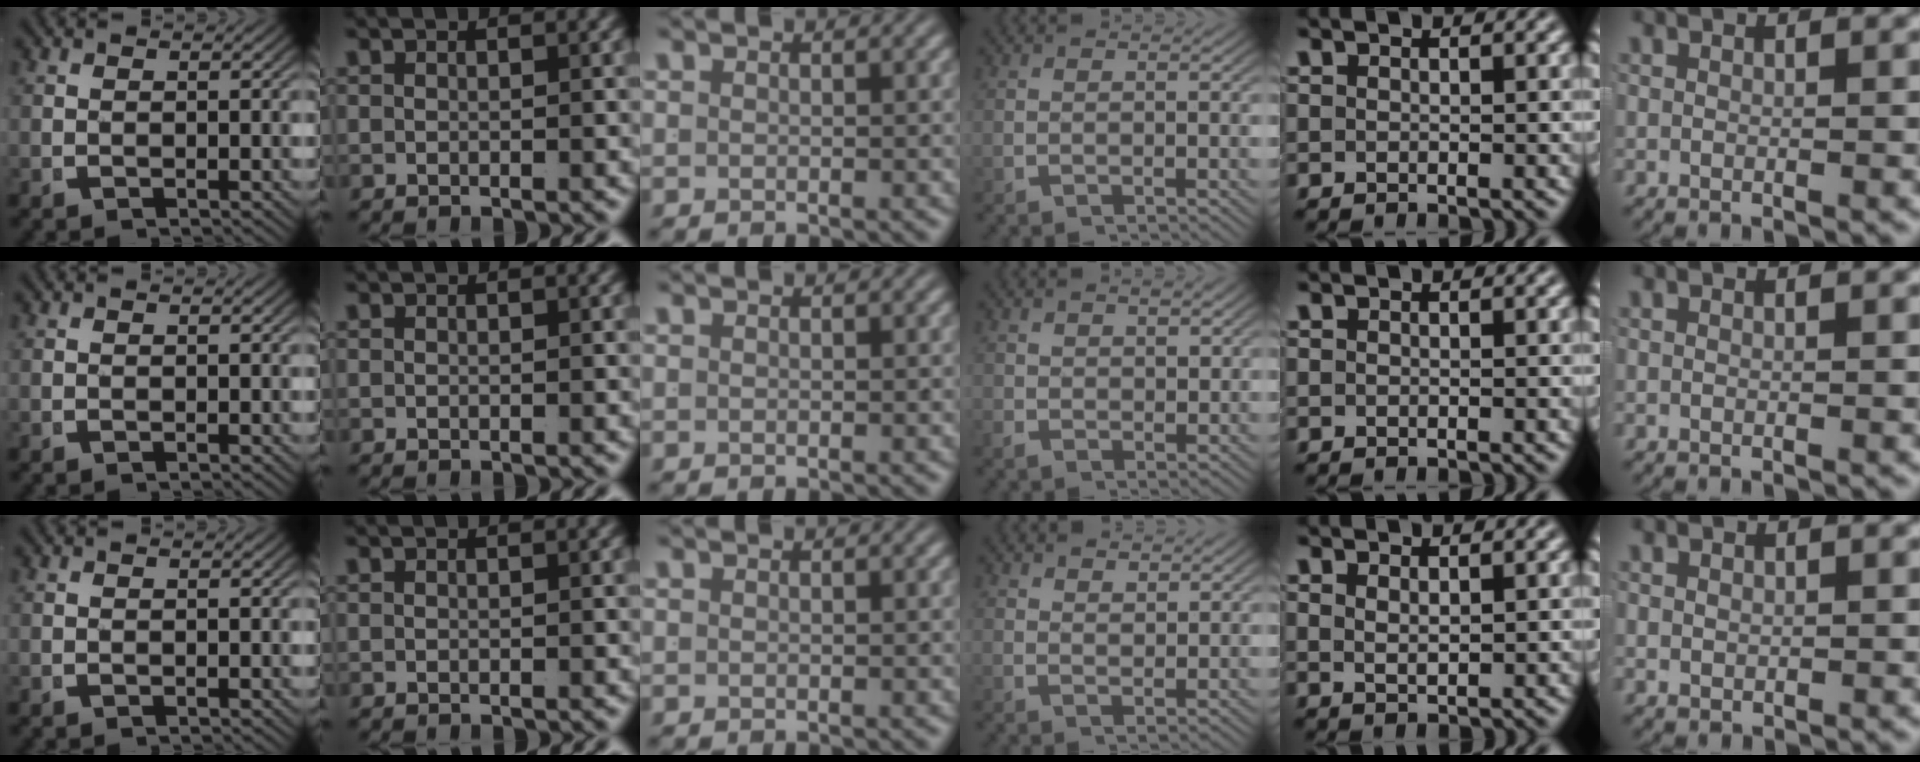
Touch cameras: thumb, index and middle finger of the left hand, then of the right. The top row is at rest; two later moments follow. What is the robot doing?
{"motion": "lift_and_place", "object": "shorts"}